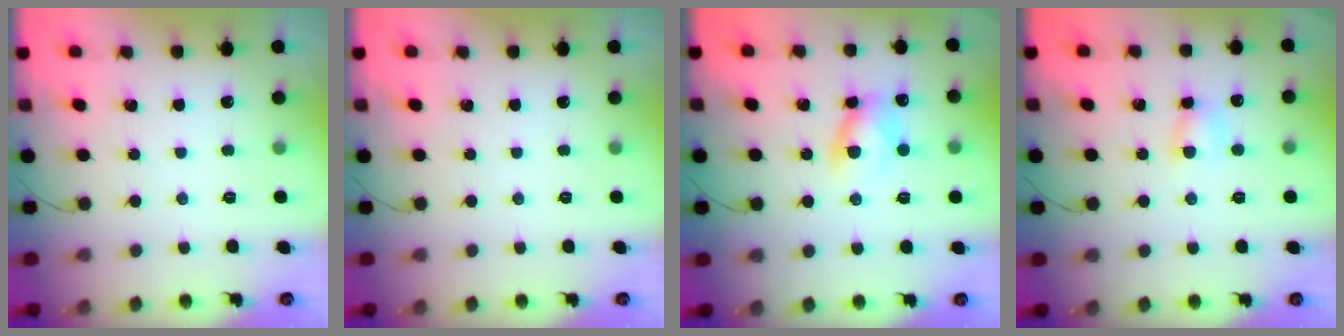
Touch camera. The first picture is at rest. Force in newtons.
{"total": 0.0}
{"total": 7.9, "press": 7.9, "slide": 0.5}
{"total": 4.7, "press": 4.6, "slide": 0.8}